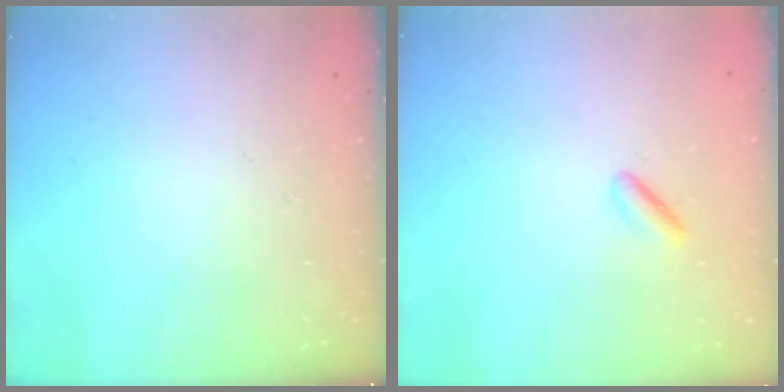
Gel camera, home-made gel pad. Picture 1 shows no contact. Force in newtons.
{"total": 1.5, "press": 1.2, "slide": 0.9}